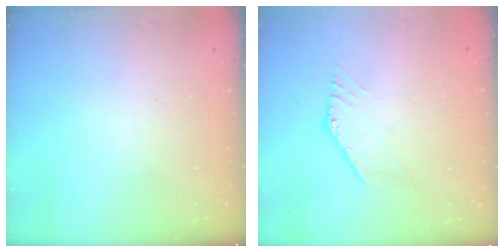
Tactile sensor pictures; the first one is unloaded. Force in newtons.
{"total": 0.8, "press": 0.8, "slide": 0.2}